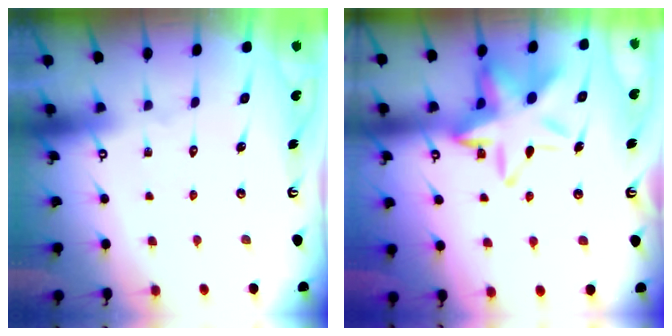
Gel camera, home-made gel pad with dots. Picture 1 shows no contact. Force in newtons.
{"total": 15.7, "press": 15.6, "slide": 1.5}